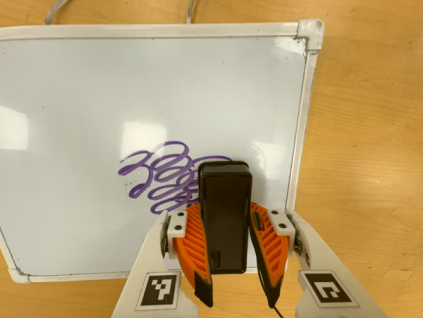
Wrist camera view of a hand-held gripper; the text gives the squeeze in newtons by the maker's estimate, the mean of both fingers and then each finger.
{"total": 10.9, "left": 10.5, "right": 11.3}